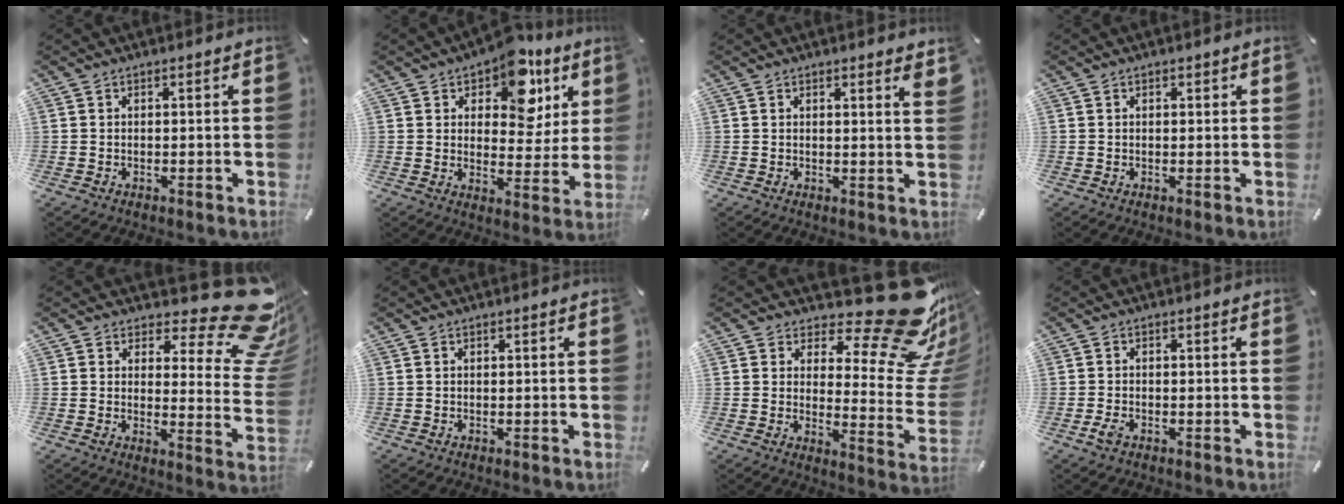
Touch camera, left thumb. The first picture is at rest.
{"total": 13.5, "force": [7.7, 8.0, 7.7], "torque": [-0.109, -0.045, 0.133]}
{"total": 1.4, "force": [1.0, 0.1, 0.9], "torque": [-0.003, -0.008, 0.016]}
{"total": 0.7, "force": [0.3, 0.6, 0.4], "torque": [-0.008, 0.003, 0.004]}
{"total": 18.0, "force": [10.7, 7.2, 12.5], "torque": [-0.157, -0.084, 0.178]}
{"total": 0.0}
{"total": 22.2, "force": [14.6, 7.9, 14.7], "torque": [-0.165, -0.126, 0.237]}
{"total": 2.1, "force": [-1.1, 1.1, 1.4], "torque": [-0.039, -0.004, -0.023]}